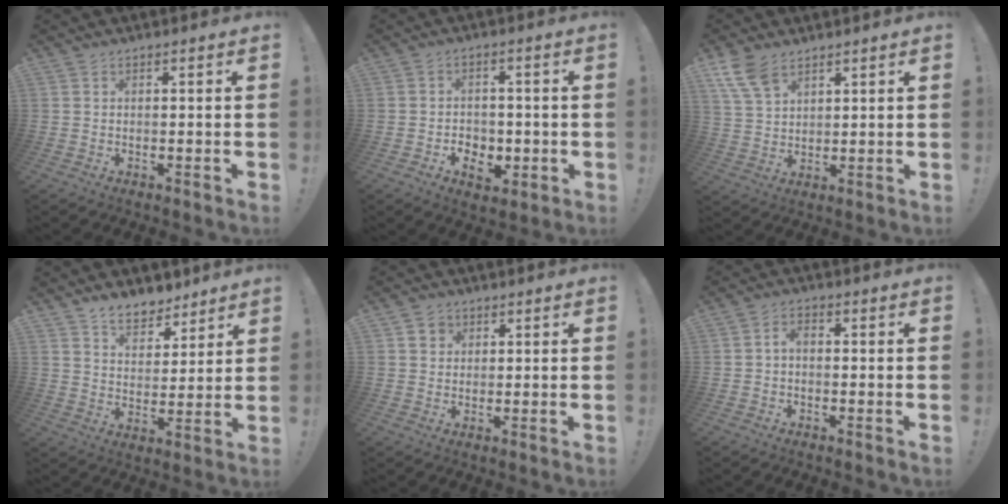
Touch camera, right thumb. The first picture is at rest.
{"total": 6.1, "force": [-2.1, 4.7, 3.3], "torque": [-0.042, 0.008, -0.034]}
{"total": 8.5, "force": [5.6, 4.7, 4.5], "torque": [-0.096, -0.022, 0.111]}
{"total": 8.2, "force": [6.5, 4.5, 2.2], "torque": [-0.034, -0.047, 0.125]}
{"total": 3.1, "force": [1.4, 2.7, 0.7], "torque": [-0.008, -0.001, 0.026]}
{"total": 2.4, "force": [-0.9, 1.1, 1.9], "torque": [-0.034, 0.007, -0.018]}